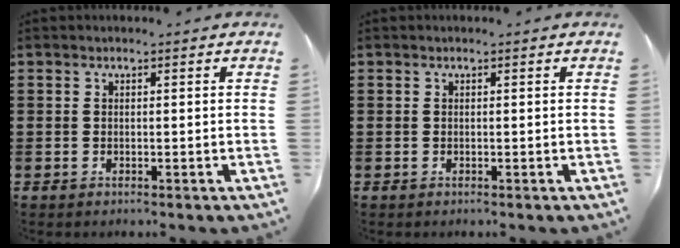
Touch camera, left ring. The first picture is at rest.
{"total": 0.0}